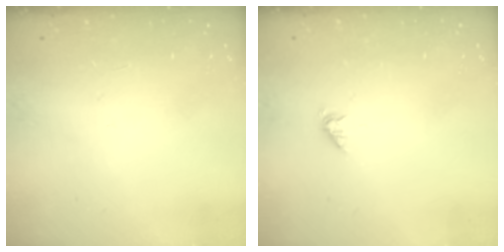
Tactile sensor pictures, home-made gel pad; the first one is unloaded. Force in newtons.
{"total": 1.0, "press": 1.0, "slide": 0.2}